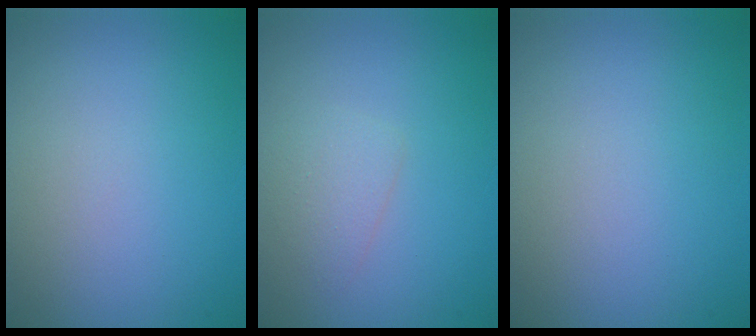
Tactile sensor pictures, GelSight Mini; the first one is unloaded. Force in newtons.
{"total": 1.5, "press": 1.5, "slide": 0.1}
{"total": 0.0}